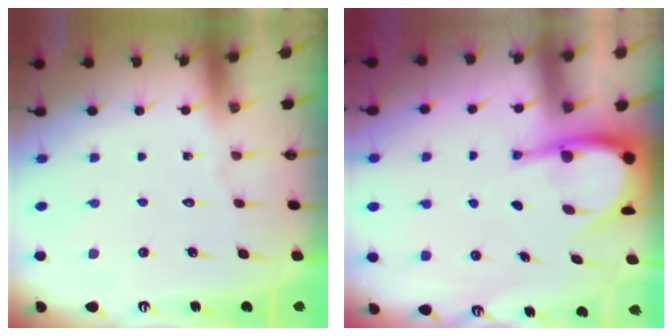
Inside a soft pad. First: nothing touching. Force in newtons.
{"total": 8.2, "press": 8.1, "slide": 1.0}